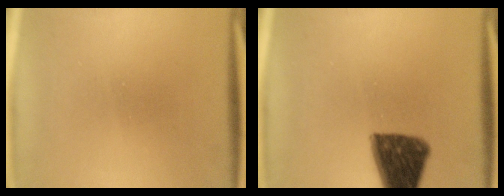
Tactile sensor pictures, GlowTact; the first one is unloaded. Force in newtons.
{"total": 12.2}